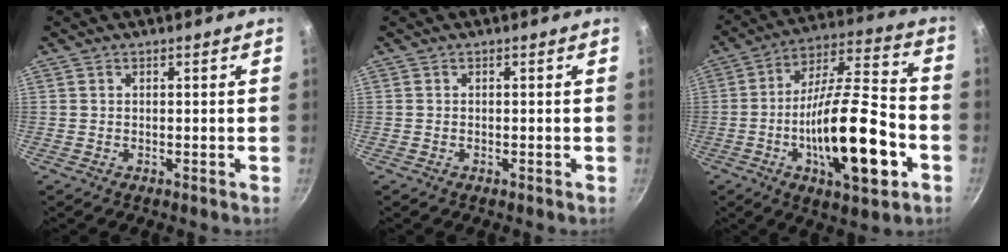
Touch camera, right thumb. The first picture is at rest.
{"total": 0.0}
{"total": 22.2, "force": [-6.3, 7.3, 20.0], "torque": [-0.316, 0.040, -0.107]}